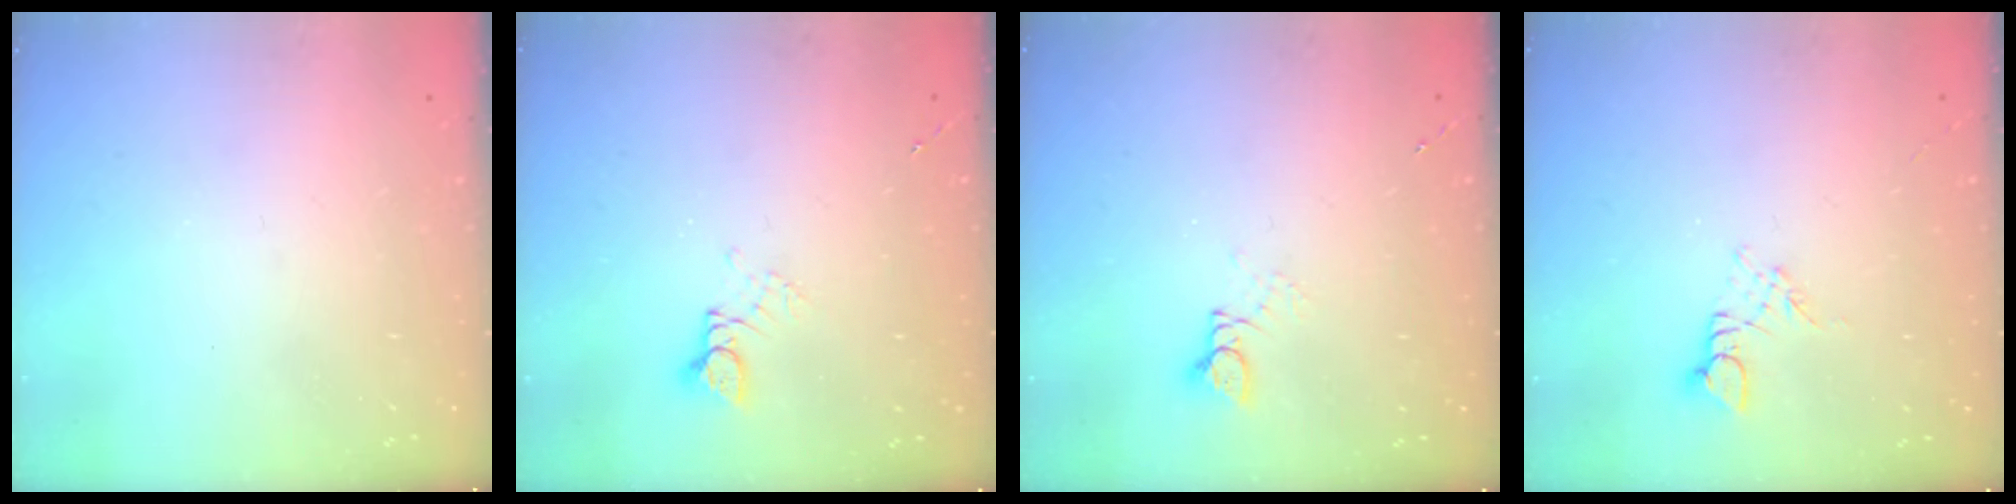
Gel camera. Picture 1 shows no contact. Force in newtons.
{"total": 2.6, "press": 2.6, "slide": 0.1}
{"total": 2.4, "press": 2.4, "slide": 0.3}
{"total": 3.5, "press": 3.4, "slide": 0.5}